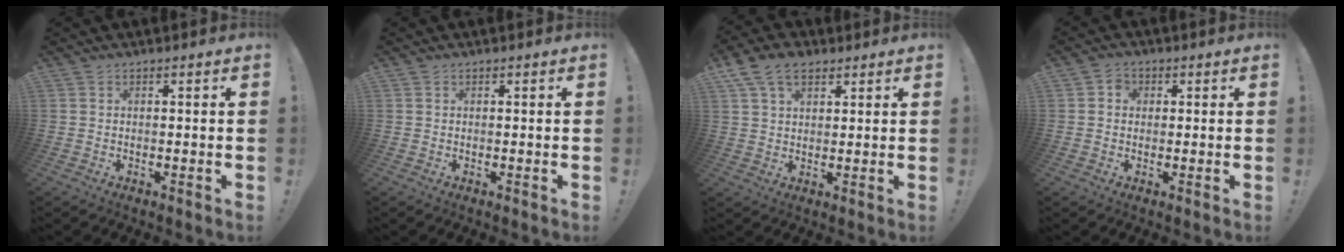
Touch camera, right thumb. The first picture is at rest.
{"total": 0.0}
{"total": 8.8, "force": [4.8, 5.6, 4.8], "torque": [-0.084, -0.005, 0.093]}
{"total": 3.2, "force": [0.2, 2.9, 1.5], "torque": [-0.021, 0.004, 0.003]}